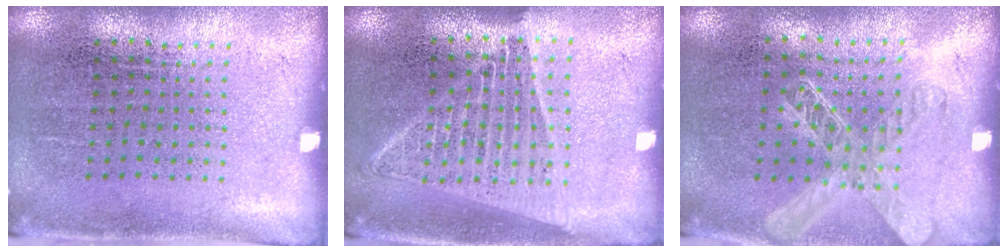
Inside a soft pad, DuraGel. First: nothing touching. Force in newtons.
{"total": 1.5, "press": 1.4, "slide": 0.7}
{"total": 1.3, "press": 1.2, "slide": 0.5}